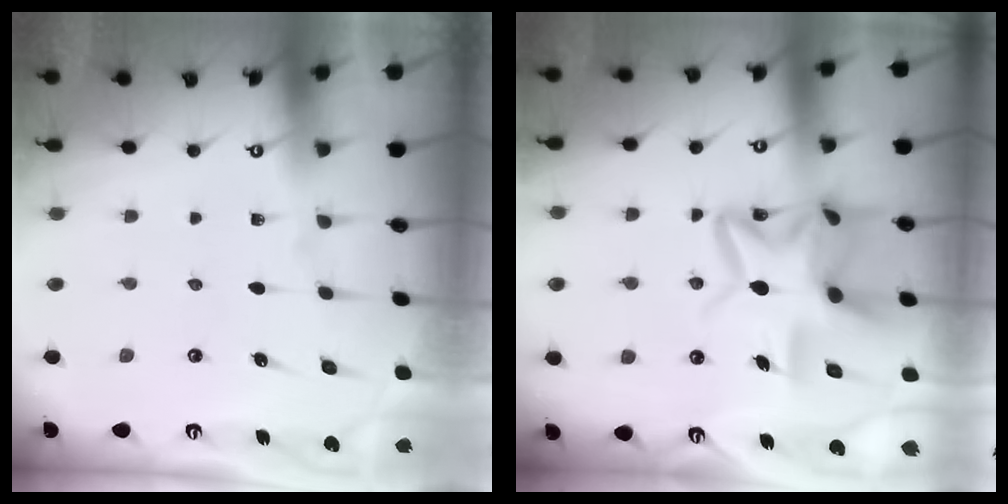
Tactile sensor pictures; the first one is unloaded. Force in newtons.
{"total": 15.1, "press": 15.0, "slide": 1.4}